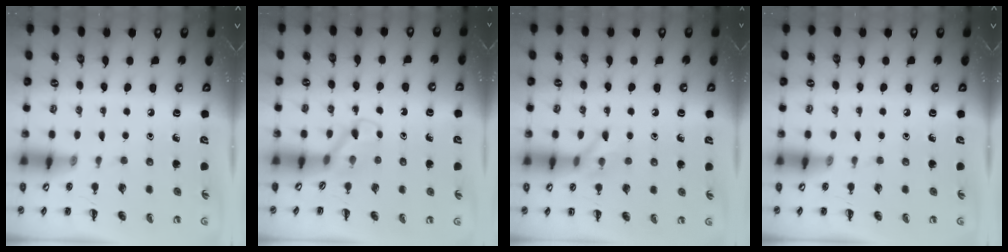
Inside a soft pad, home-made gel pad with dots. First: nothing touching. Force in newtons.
{"total": 2.6, "press": 2.4, "slide": 0.9}
{"total": 7.1, "press": 7.1, "slide": 0.8}
{"total": 0.0}